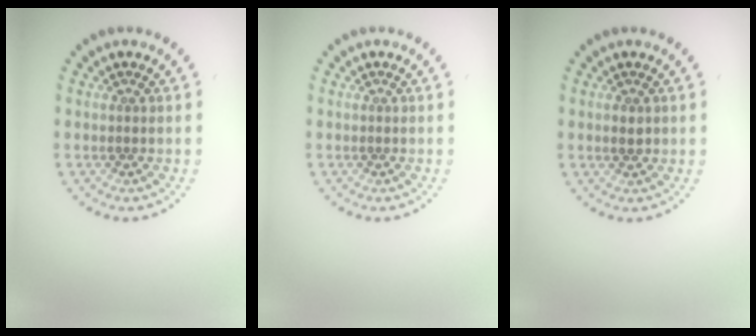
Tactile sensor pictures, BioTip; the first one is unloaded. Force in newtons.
{"total": 0.0}
{"total": 1.0, "press": 1.0, "slide": 0.1}